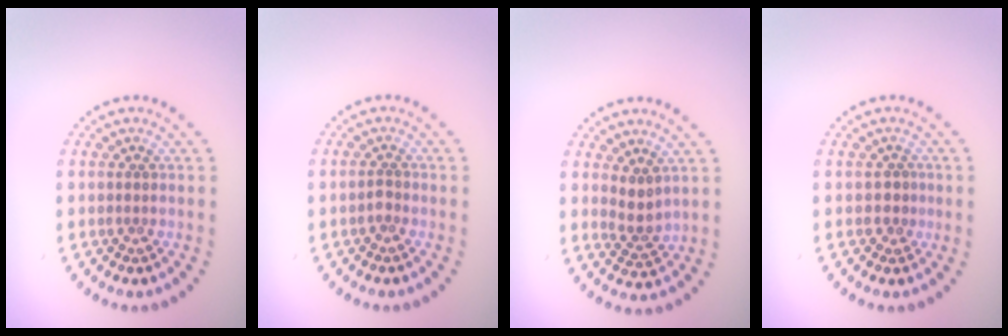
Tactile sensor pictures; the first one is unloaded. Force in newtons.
{"total": 0.6, "press": 0.5, "slide": 0.3}
{"total": 1.9, "press": 1.4, "slide": 1.2}
{"total": 1.1, "press": 0.9, "slide": 0.7}